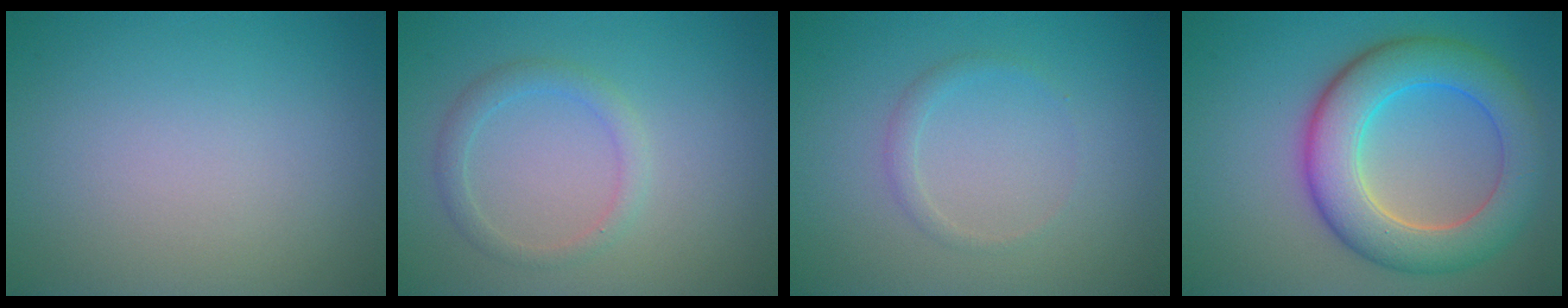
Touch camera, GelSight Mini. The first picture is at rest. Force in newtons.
{"total": 1.9, "press": 1.9, "slide": 0.1}
{"total": 1.1, "press": 1.1, "slide": 0.0}
{"total": 8.0, "press": 8.0, "slide": 0.3}